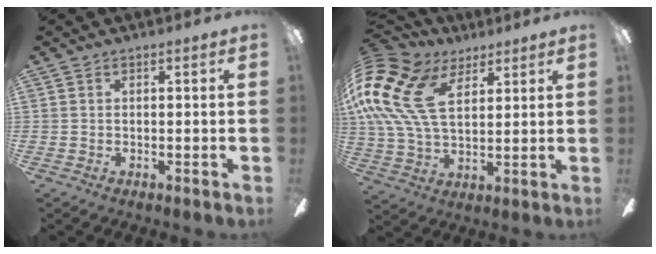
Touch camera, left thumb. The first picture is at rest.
{"total": 19.8, "force": [7.9, 12.4, 13.2], "torque": [-0.310, -0.022, 0.141]}